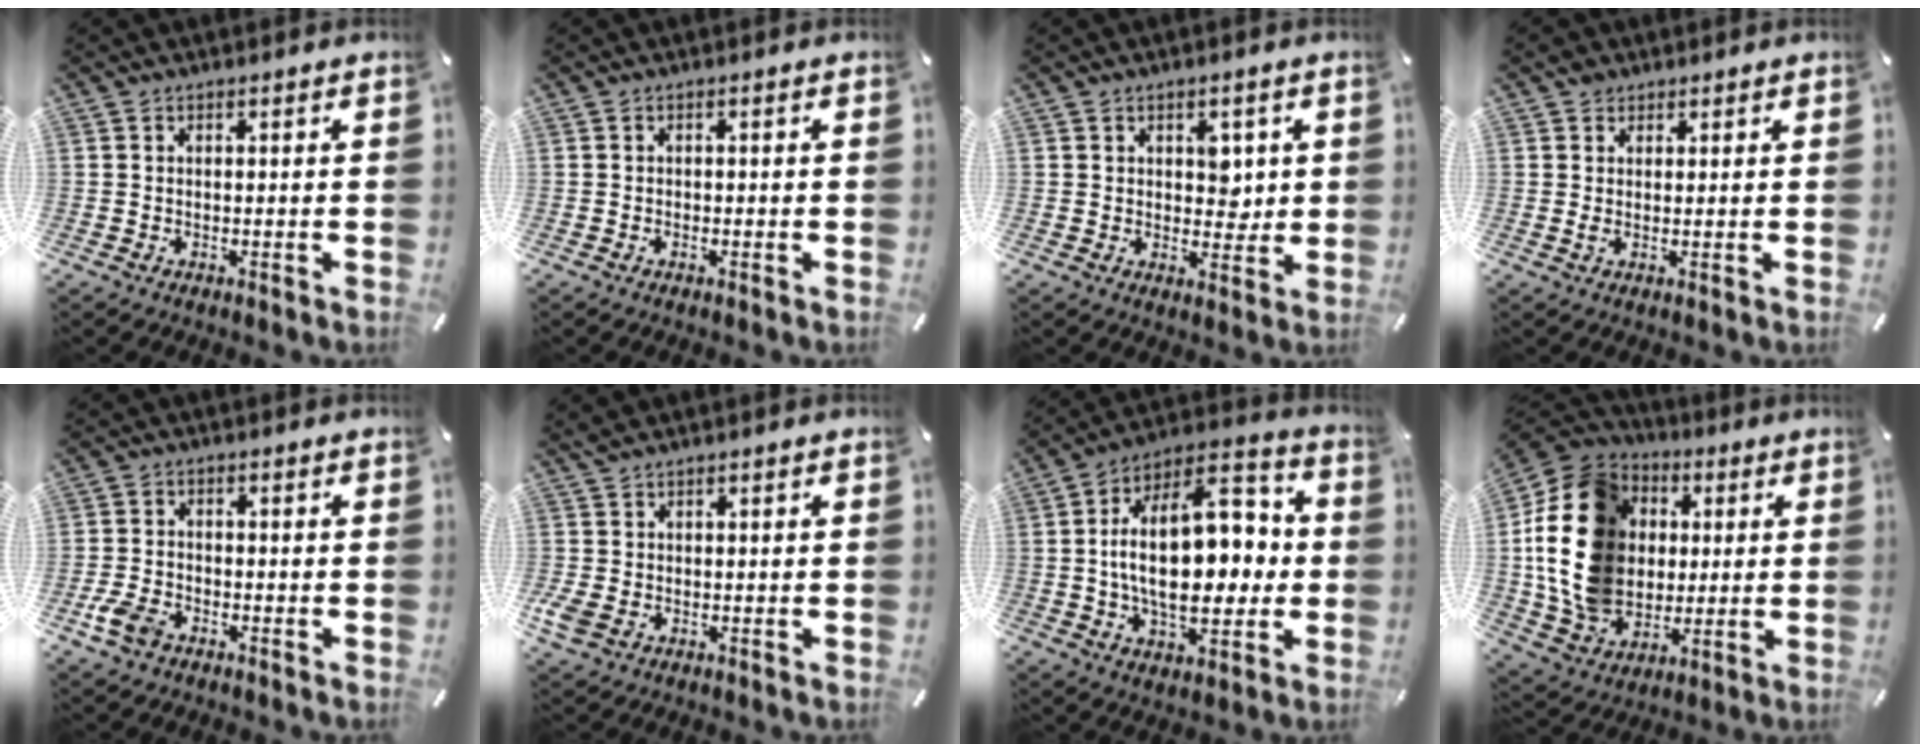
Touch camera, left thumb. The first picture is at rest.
{"total": 0.7, "force": [-0.2, 0.2, 0.6], "torque": [-0.012, -0.002, -0.004]}
{"total": 4.6, "force": [1.5, 3.5, 2.6], "torque": [-0.018, -0.006, 0.017]}
{"total": 2.2, "force": [1.1, 1.7, 0.8], "torque": [-0.009, 0.000, 0.020]}
{"total": 4.8, "force": [-2.7, 3.0, 2.5], "torque": [-0.064, 0.009, -0.055]}
{"total": 2.8, "force": [-0.2, 2.3, 1.5], "torque": [-0.040, -0.001, -0.005]}
{"total": 22.9, "force": [0.7, 13.4, 18.6], "torque": [-0.305, -0.008, 0.011]}
{"total": 20.1, "force": [1.2, 16.7, 11.1], "torque": [-0.244, 0.002, 0.024]}